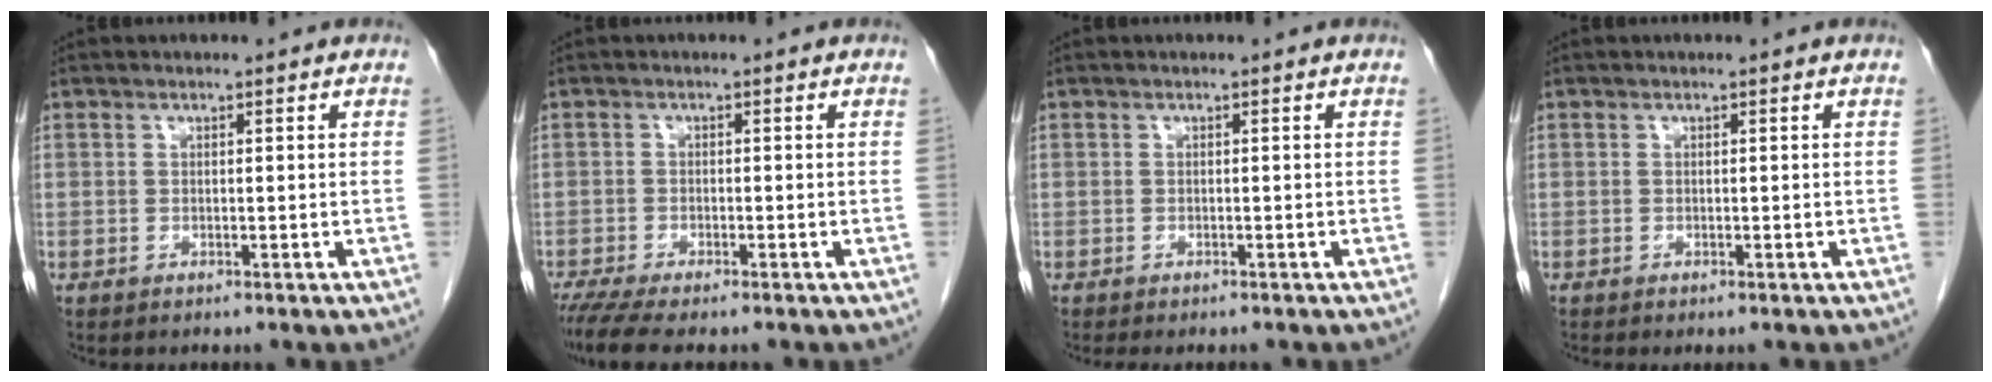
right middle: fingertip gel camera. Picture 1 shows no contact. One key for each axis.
{"total": 5.7, "fx": -4.6, "fy": 0.6, "fz": 3.2, "tx": -0.051, "ty": -0.013, "tz": -0.077}
{"total": 2.3, "fx": -2.0, "fy": 0.7, "fz": 0.9, "tx": -0.011, "ty": -0.006, "tz": -0.023}
{"total": 0.0}